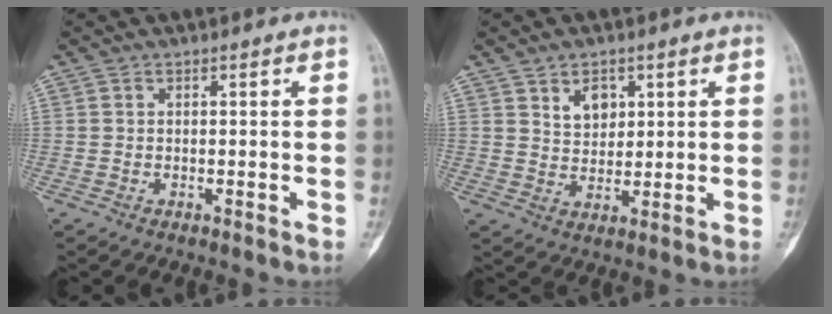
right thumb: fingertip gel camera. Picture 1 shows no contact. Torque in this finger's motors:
{"motor_torque": [0.00, 0.01, 0.08, -0.08, 0.03]}